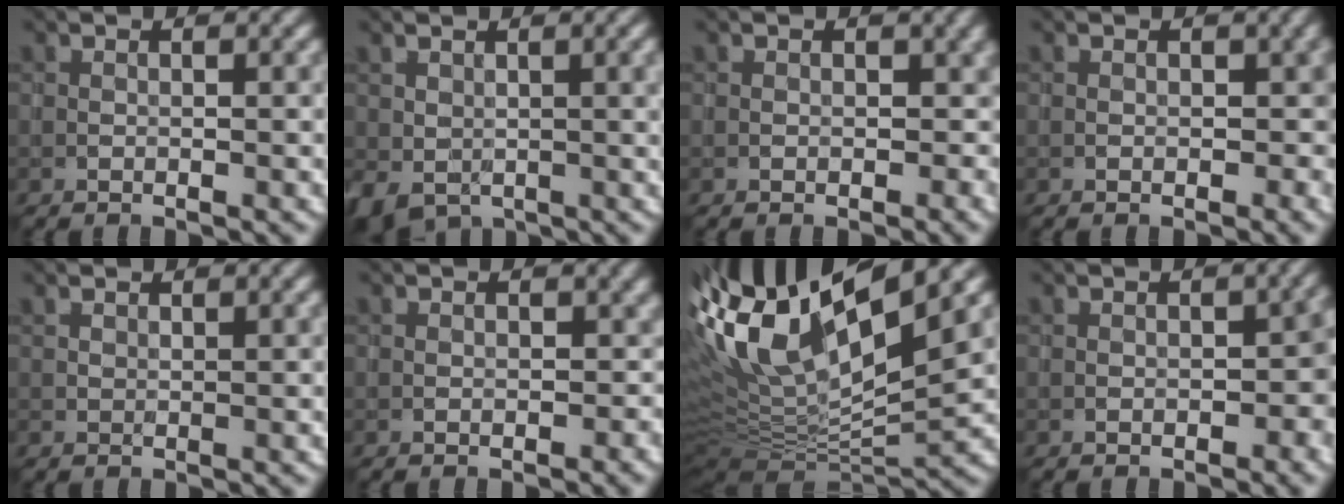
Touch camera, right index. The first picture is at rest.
{"total": 5.2, "force": [0.2, 3.4, 4.0], "torque": [-0.083, -0.013, 0.010]}
{"total": 2.9, "force": [-1.0, 2.0, 1.9], "torque": [-0.008, -0.005, -0.014]}
{"total": 2.3, "force": [-0.8, 1.6, 1.6], "torque": [-0.012, -0.005, -0.013]}
{"total": 1.1, "force": [0.8, 0.4, 0.6], "torque": [-0.014, 0.002, 0.014]}
{"total": 2.8, "force": [-1.1, 2.0, 1.6], "torque": [-0.005, -0.005, -0.014]}
{"total": 14.7, "force": [6.2, 4.8, 12.4], "torque": [-0.238, 0.021, 0.113]}
{"total": 3.4, "force": [-1.4, 1.9, 2.4], "torque": [-0.019, 0.003, -0.021]}